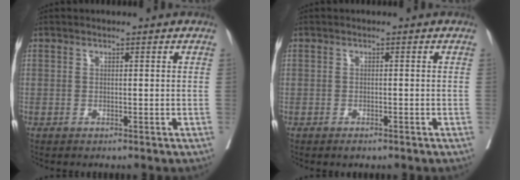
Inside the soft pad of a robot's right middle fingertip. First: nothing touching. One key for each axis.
{"total": 1.1, "fx": -0.8, "fy": 0.6, "fz": 0.5, "tx": -0.007, "ty": 0.001, "tz": -0.008}